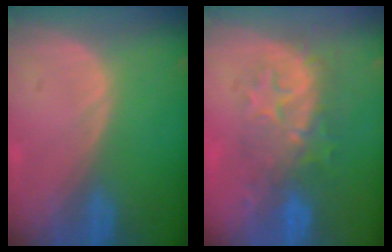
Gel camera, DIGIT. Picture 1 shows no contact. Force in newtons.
{"total": 8.4, "press": 8.1, "slide": 2.0}